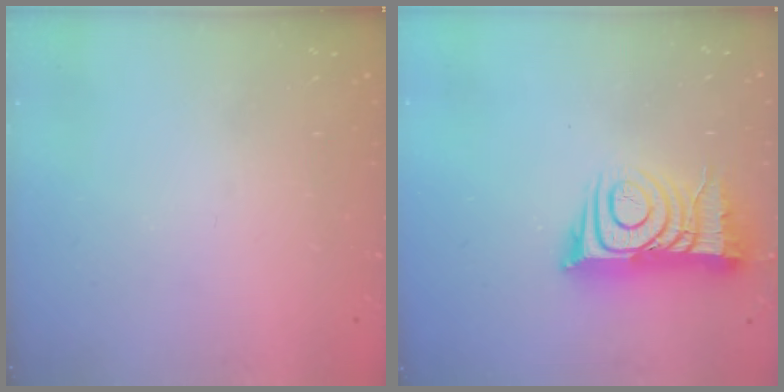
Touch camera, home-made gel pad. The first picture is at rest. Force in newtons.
{"total": 13.3, "press": 13.2, "slide": 1.0}